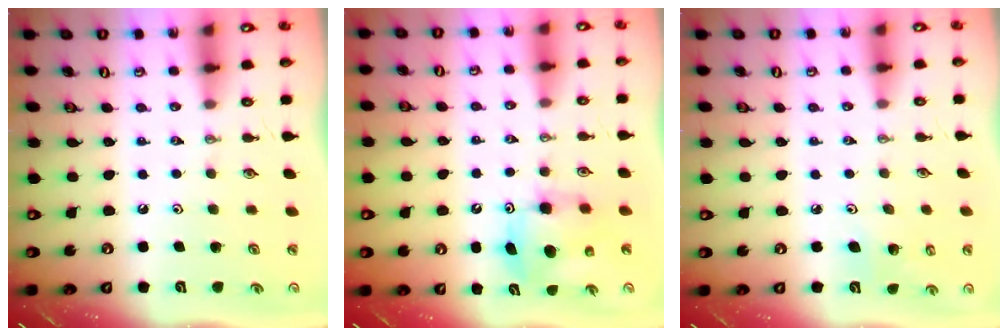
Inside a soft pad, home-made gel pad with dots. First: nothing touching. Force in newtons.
{"total": 8.0, "press": 8.0, "slide": 0.4}
{"total": 6.1, "press": 5.9, "slide": 1.5}